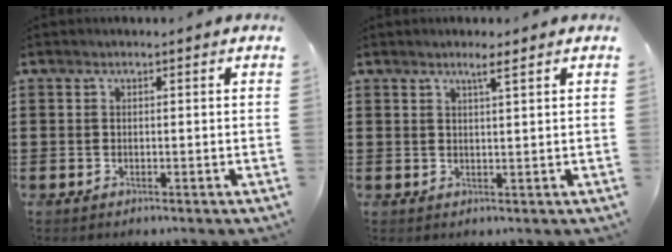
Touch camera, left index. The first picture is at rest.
{"total": 2.2, "force": [1.6, -0.1, 1.5], "torque": [-0.033, -0.001, 0.029]}